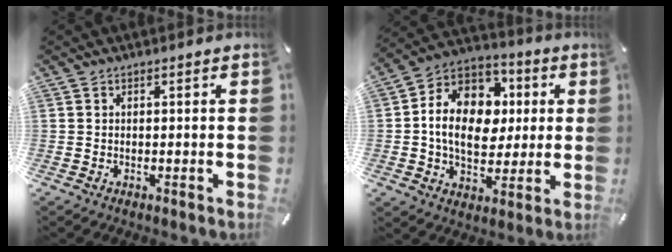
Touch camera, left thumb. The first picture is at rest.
{"total": 14.5, "force": [0.2, 11.8, 8.4], "torque": [-0.161, 0.002, 0.004]}